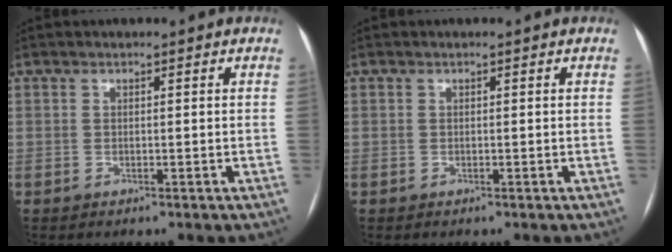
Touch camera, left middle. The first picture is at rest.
{"total": 0.0}